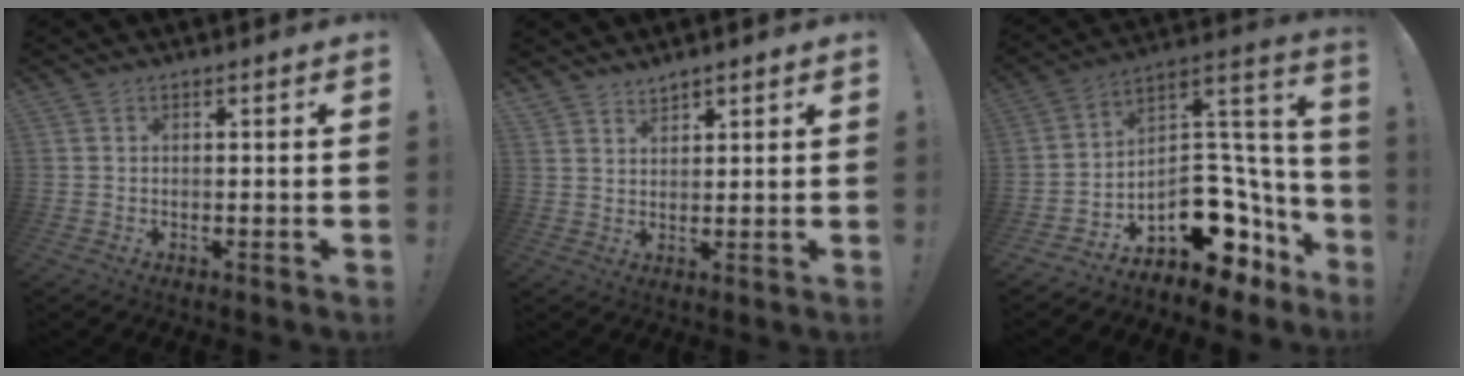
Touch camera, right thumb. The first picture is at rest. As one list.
[{"total": 3.2, "force": [2.9, 1.2, 0.4], "torque": [0.000, -0.021, 0.054]}, {"total": 15.5, "force": [-6.5, 10.7, 9.1], "torque": [-0.086, 0.020, -0.086]}]